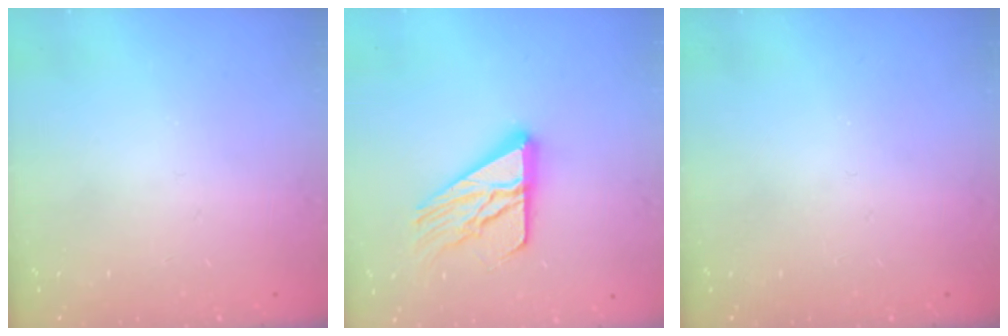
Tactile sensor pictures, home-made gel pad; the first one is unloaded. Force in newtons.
{"total": 16.5, "press": 16.5, "slide": 1.6}
{"total": 0.0}